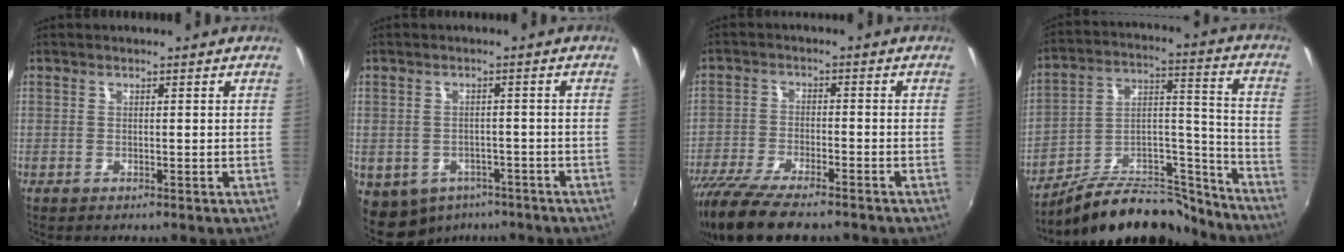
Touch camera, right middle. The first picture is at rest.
{"total": 9.0, "force": [-5.7, 6.3, 2.9], "torque": [-0.080, -0.017, -0.070]}
{"total": 14.1, "force": [-11.3, 3.4, 7.6], "torque": [-0.170, -0.043, -0.200]}
{"total": 20.2, "force": [-17.1, 6.7, 8.4], "torque": [-0.124, 0.046, -0.257]}